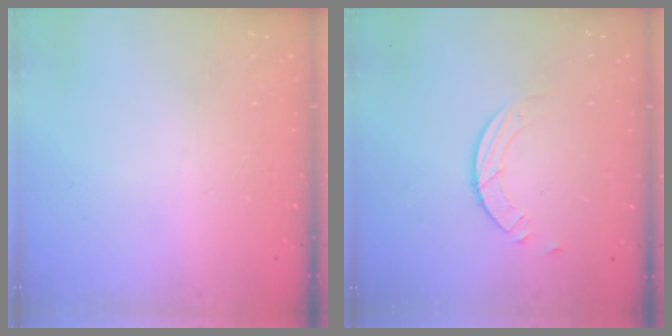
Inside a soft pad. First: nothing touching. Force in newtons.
{"total": 3.8, "press": 3.7, "slide": 0.4}